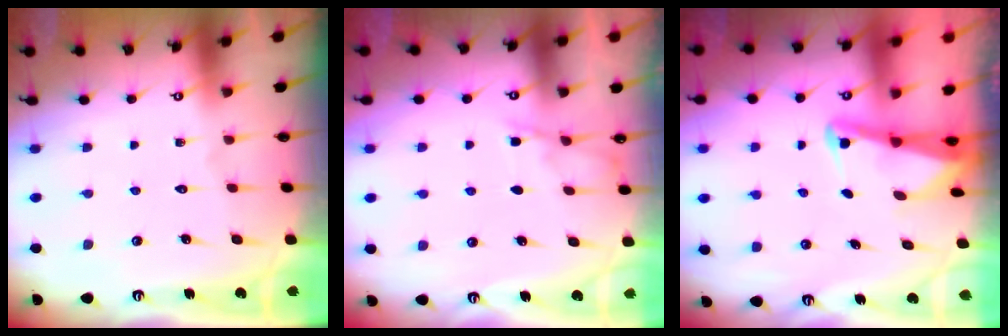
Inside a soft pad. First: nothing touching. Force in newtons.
{"total": 3.7, "press": 3.7, "slide": 0.5}
{"total": 2.5, "press": 2.5, "slide": 0.4}